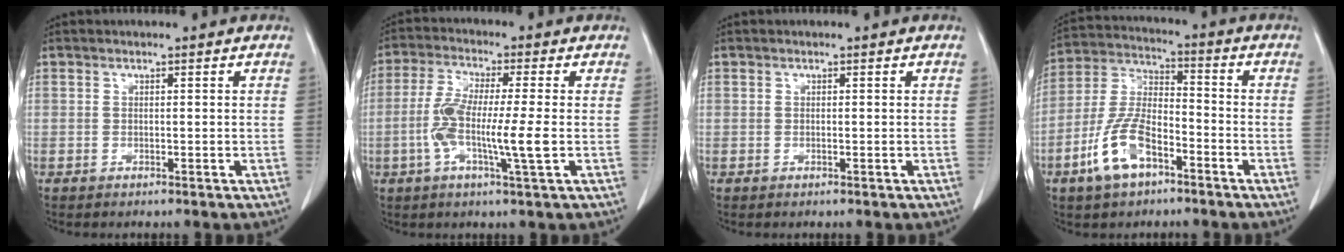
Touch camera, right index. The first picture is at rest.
{"total": 9.3, "force": [-1.6, 0.3, 9.1], "torque": [-0.179, -0.006, -0.038]}
{"total": 0.0}
{"total": 10.9, "force": [-5.7, 4.8, 8.0], "torque": [-0.184, 0.007, -0.107]}